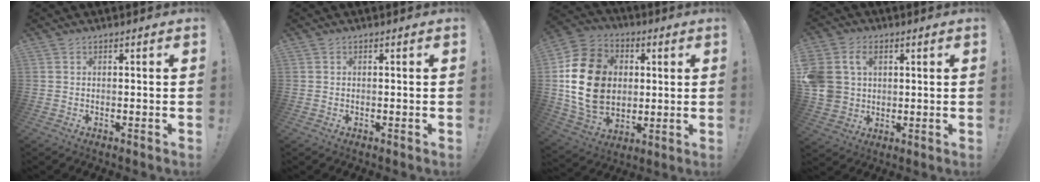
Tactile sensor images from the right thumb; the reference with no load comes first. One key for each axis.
{"total": 0.0}
{"total": 21.6, "fx": 1.9, "fy": 16.7, "fz": 13.6, "tx": -0.234, "ty": 0.009, "tz": 0.051}
{"total": 10.5, "fx": 3.0, "fy": 8.6, "fz": 5.1, "tx": -0.114, "ty": -0.006, "tz": 0.060}